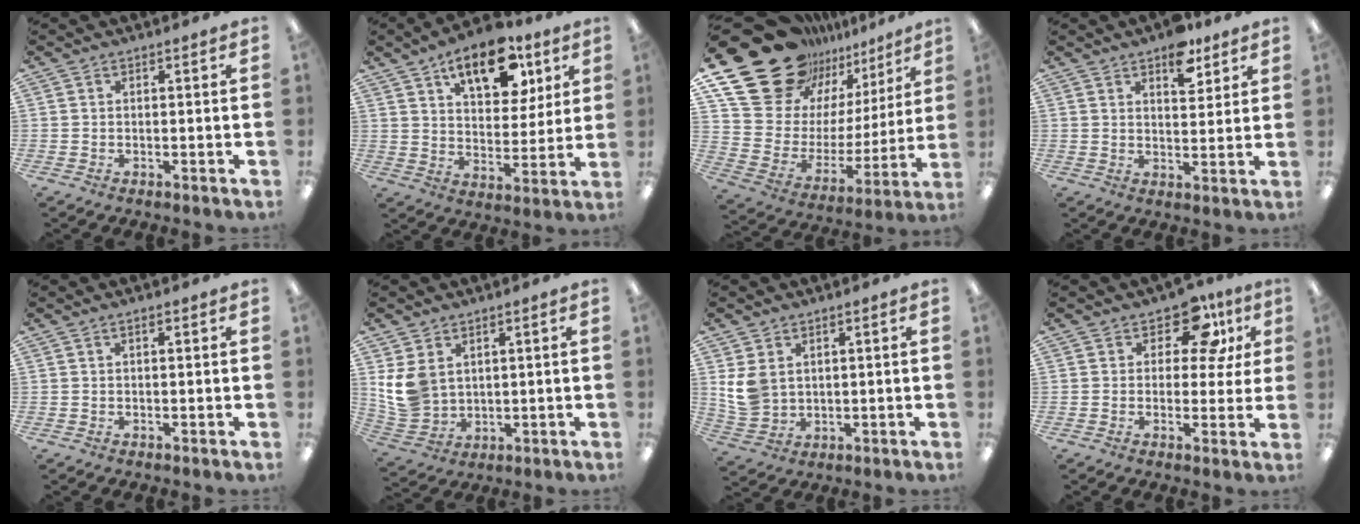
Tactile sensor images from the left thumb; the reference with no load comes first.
{"total": 15.8, "force": [9.2, 8.4, 9.8], "torque": [-0.132, -0.034, 0.155]}
{"total": 25.4, "force": [18.3, 14.6, 9.9], "torque": [-0.178, -0.127, 0.355]}
{"total": 8.4, "force": [5.7, 4.3, 4.5], "torque": [-0.038, -0.030, 0.093]}
{"total": 0.9, "force": [0.5, 0.3, 0.6], "torque": [-0.013, 0.002, 0.008]}
{"total": 9.0, "force": [3.0, 7.2, 4.5], "torque": [-0.114, -0.004, 0.062]}
{"total": 7.0, "force": [2.4, 5.6, 3.4], "torque": [-0.092, 0.001, 0.048]}
{"total": 10.6, "force": [5.7, 6.1, 6.5], "torque": [-0.092, -0.022, 0.098]}